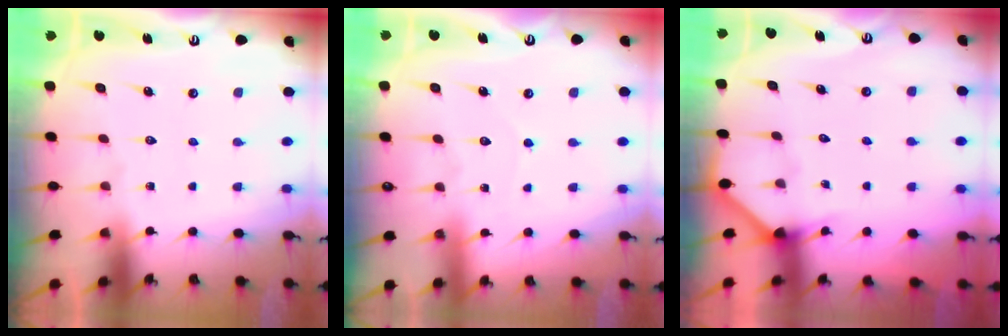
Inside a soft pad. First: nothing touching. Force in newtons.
{"total": 3.5, "press": 3.5, "slide": 0.4}
{"total": 2.9, "press": 2.9, "slide": 0.2}